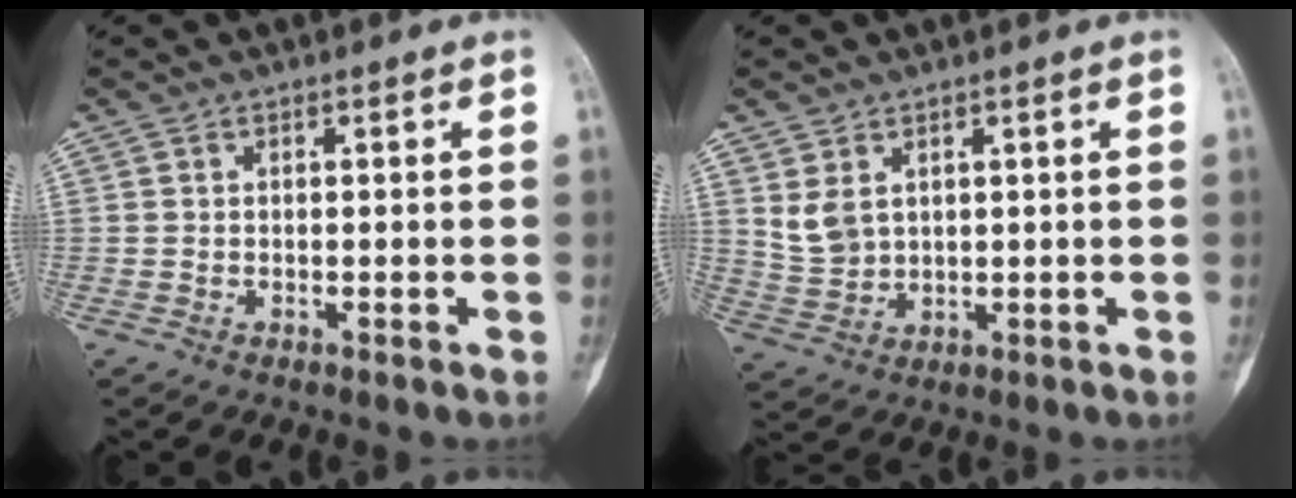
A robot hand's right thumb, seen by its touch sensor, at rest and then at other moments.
{"total": 4.9, "force": [2.1, 3.3, 2.9], "torque": [-0.052, -0.011, 0.055]}